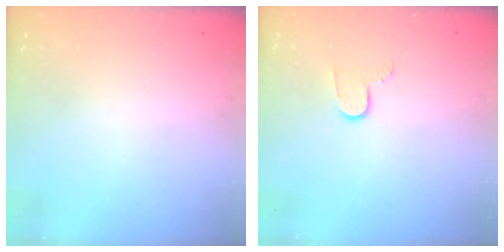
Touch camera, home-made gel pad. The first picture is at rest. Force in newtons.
{"total": 5.5, "press": 5.5, "slide": 0.5}